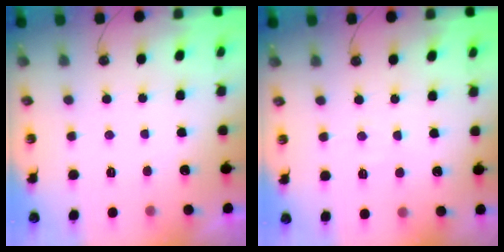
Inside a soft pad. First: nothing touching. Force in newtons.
{"total": 4.8, "press": 4.8, "slide": 0.7}